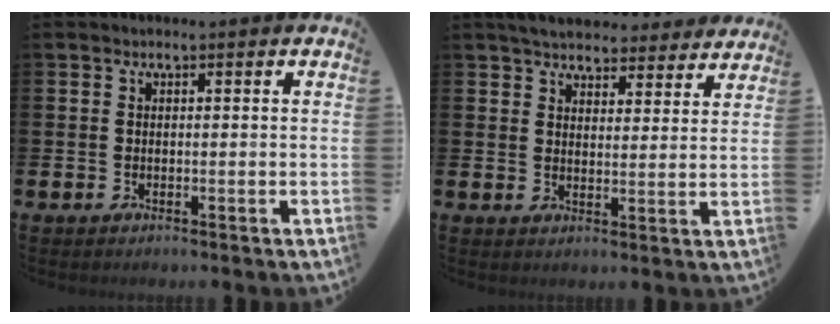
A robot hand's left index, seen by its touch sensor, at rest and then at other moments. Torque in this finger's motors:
{"motor_torque": [1.14, -1.00, 0.83, 0.04]}